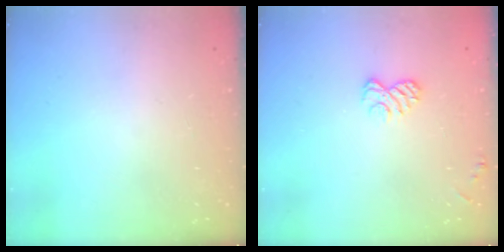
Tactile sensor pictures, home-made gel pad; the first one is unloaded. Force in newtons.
{"total": 6.1, "press": 5.9, "slide": 1.4}